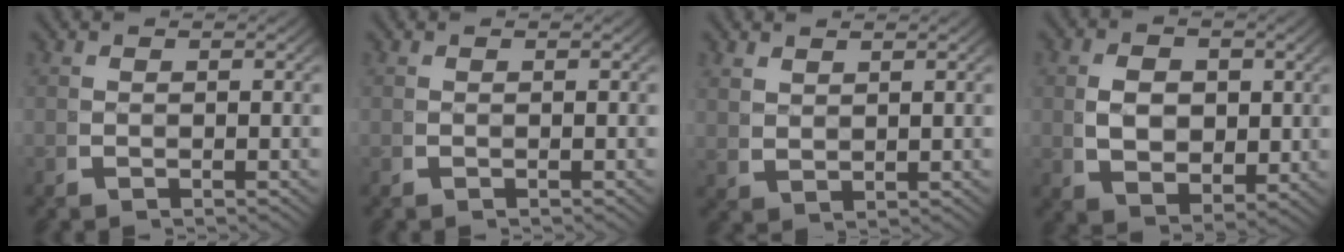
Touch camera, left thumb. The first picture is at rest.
{"total": 0.0}
{"total": 1.7, "force": [1.5, 0.5, 0.6], "torque": [-0.011, 0.001, 0.043]}
{"total": 6.3, "force": [0.4, 4.5, 4.4], "torque": [-0.081, -0.027, 0.023]}